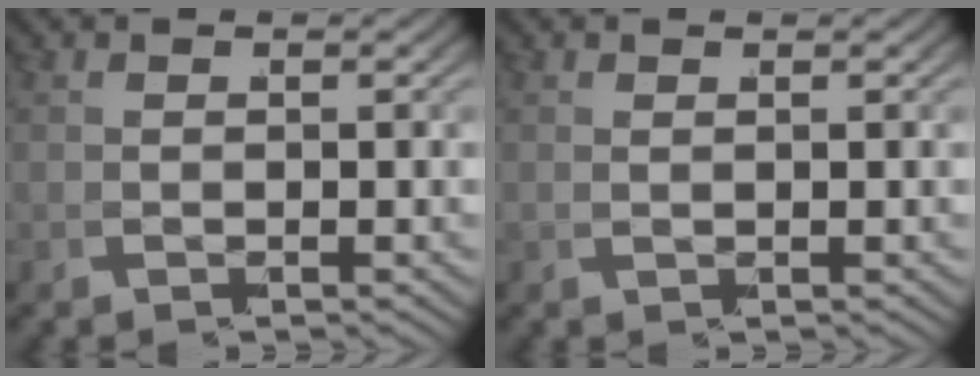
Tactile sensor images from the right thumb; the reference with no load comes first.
{"total": 0.9, "force": [0.5, 0.6, 0.4], "torque": [-0.017, 0.005, 0.010]}